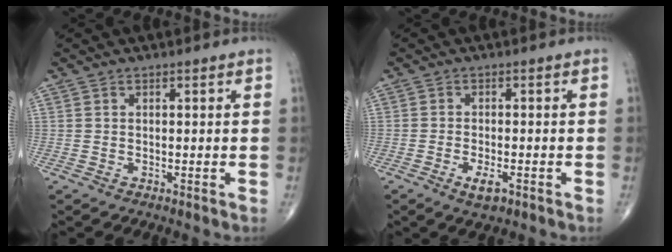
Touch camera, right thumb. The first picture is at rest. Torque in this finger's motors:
{"motor_torque": [-0.20, 0.09, 0.01, -0.06, 0.00]}